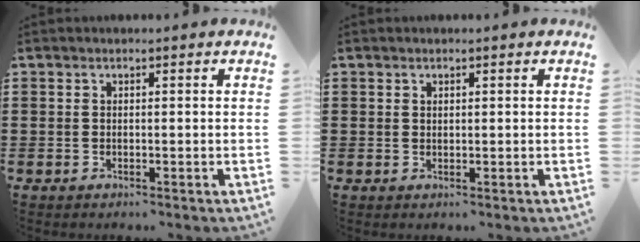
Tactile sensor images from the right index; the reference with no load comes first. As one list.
[{"total": 0.6, "force": [0.4, 0.4, 0.1], "torque": [-0.004, 0.001, 0.009]}]